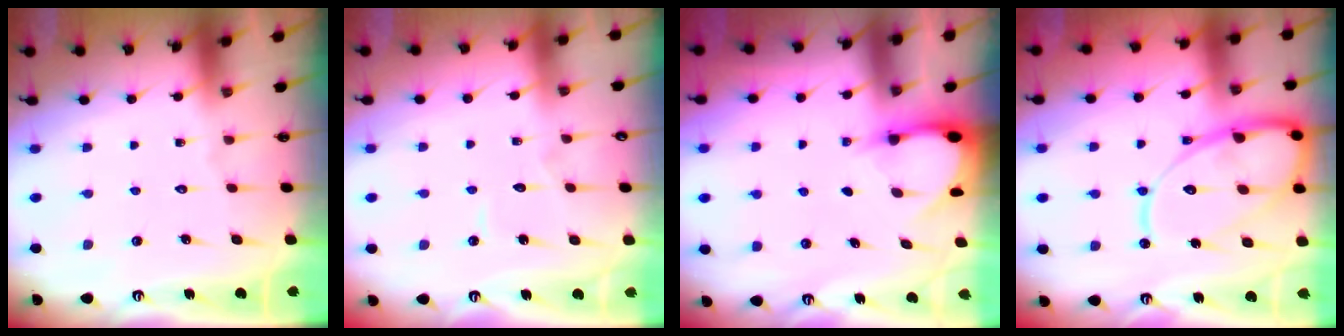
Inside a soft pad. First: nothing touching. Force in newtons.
{"total": 2.9, "press": 2.9, "slide": 0.2}
{"total": 2.9, "press": 2.9, "slide": 0.3}
{"total": 17.7, "press": 17.6, "slide": 1.8}